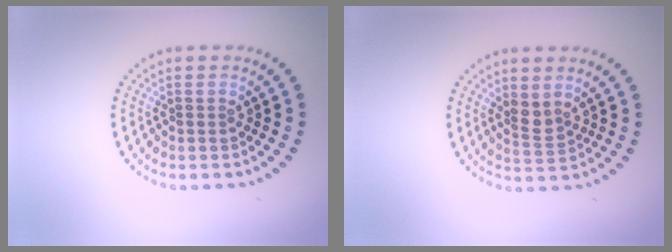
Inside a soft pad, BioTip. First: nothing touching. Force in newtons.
{"total": 1.8, "press": 1.5, "slide": 1.1}